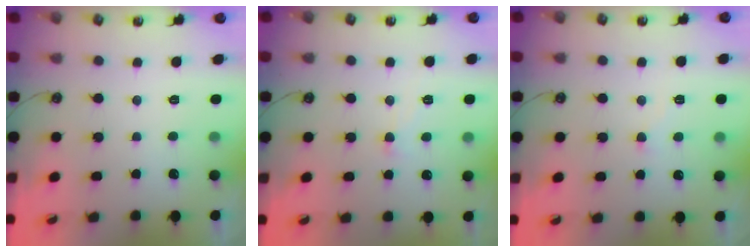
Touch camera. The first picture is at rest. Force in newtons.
{"total": 2.8, "press": 2.8, "slide": 0.5}
{"total": 2.7, "press": 2.7, "slide": 0.5}